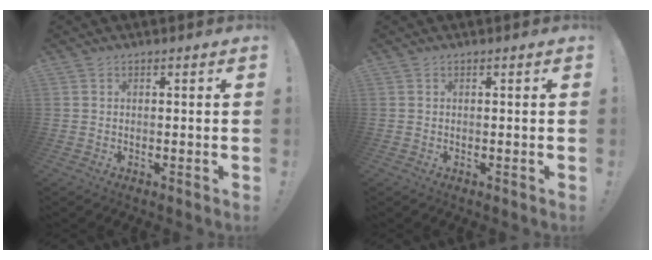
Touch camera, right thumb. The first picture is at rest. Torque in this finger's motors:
{"motor_torque": [0.00, 0.00, 0.01, -0.01, 0.00]}